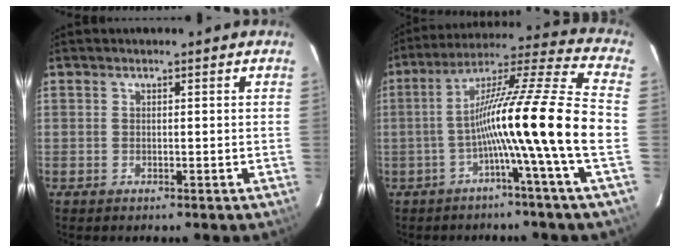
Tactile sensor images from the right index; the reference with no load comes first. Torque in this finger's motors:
{"motor_torque": [1.53, -0.61, 1.05, 0.21]}